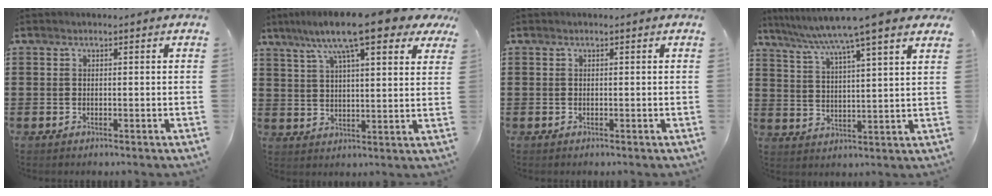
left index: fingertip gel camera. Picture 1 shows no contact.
{"total": 13.0, "force": [9.0, 2.4, 9.1], "torque": [-0.184, -0.013, 0.152]}
{"total": 0.0}
{"total": 7.6, "force": [6.1, -0.7, 4.4], "torque": [-0.106, -0.033, 0.099]}